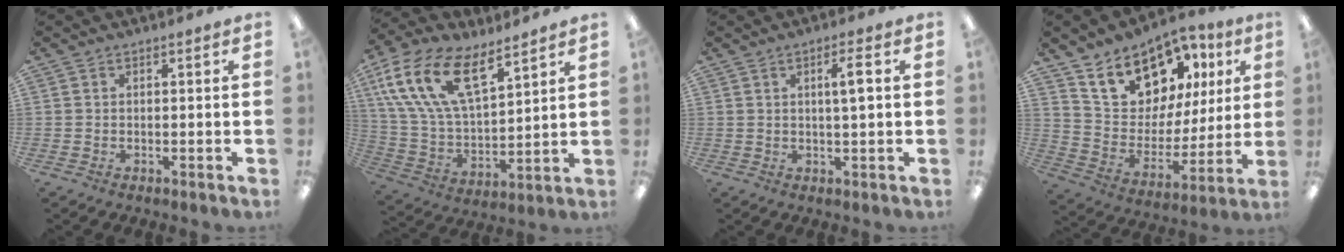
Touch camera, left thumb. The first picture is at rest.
{"total": 20.5, "force": [10.9, 10.5, 13.9], "torque": [-0.295, -0.045, 0.196]}
{"total": 4.1, "force": [1.2, 0.8, 3.9], "torque": [-0.069, 0.000, 0.016]}
{"total": 17.5, "force": [12.2, 10.5, 6.9], "torque": [-0.136, -0.072, 0.225]}